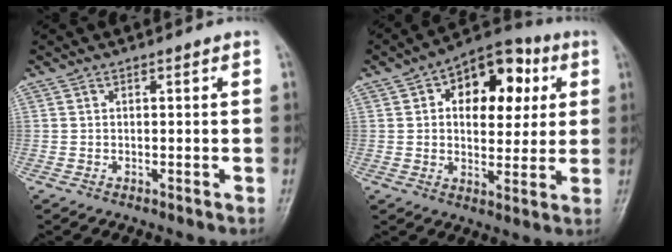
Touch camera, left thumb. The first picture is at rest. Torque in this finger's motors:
{"motor_torque": [-0.31, 0.66, 0.07, 0.09, 0.18]}